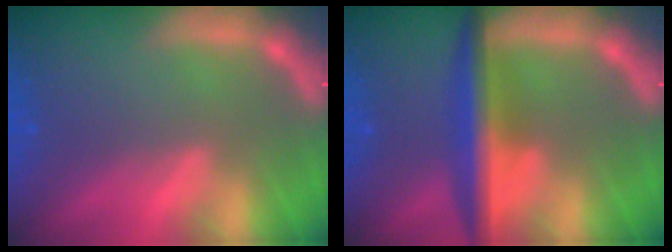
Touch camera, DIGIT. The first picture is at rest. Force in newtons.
{"total": 6.0}